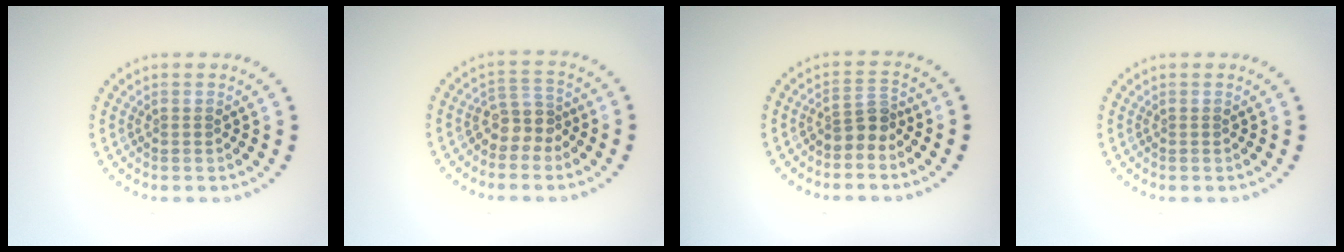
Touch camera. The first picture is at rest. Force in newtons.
{"total": 2.6, "press": 2.0, "slide": 1.5}
{"total": 2.3, "press": 1.8, "slide": 1.5}
{"total": 0.0}